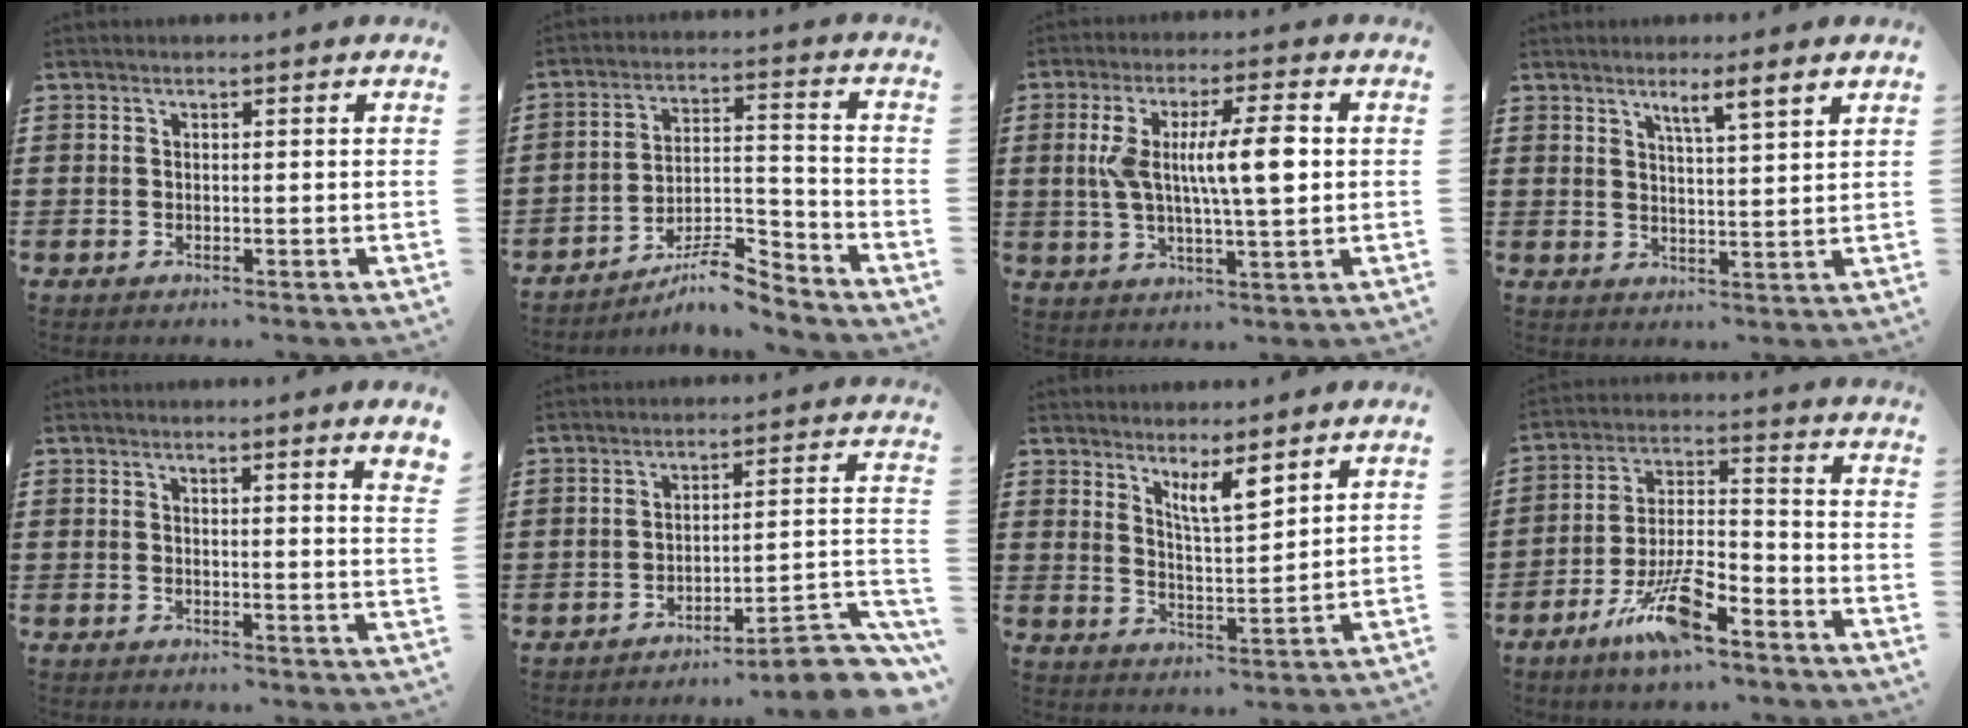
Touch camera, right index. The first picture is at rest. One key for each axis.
{"total": 8.4, "fx": -7.0, "fy": 2.1, "fz": 4.1, "tx": -0.065, "ty": 0.022, "tz": -0.131}
{"total": 10.3, "fx": 1.4, "fy": 2.5, "fz": 9.9, "tx": -0.187, "ty": 0.006, "tz": 0.021}
{"total": 3.4, "fx": 2.3, "fy": -0.2, "fz": 2.4, "tx": -0.045, "ty": -0.004, "tz": 0.035}
{"total": 1.9, "fx": 1.6, "fy": -0.5, "fz": 0.8, "tx": -0.010, "ty": -0.006, "tz": 0.028}
{"total": 7.1, "fx": -5.7, "fy": 0.8, "fz": 4.1, "tx": -0.061, "ty": -0.003, "tz": -0.109}
{"total": 5.3, "fx": 4.1, "fy": 0.8, "fz": 3.3, "tx": -0.067, "ty": -0.012, "tz": 0.070}
{"total": 11.0, "fx": -7.0, "fy": 3.1, "fz": 7.9, "tx": -0.158, "ty": 0.011, "tz": -0.131}